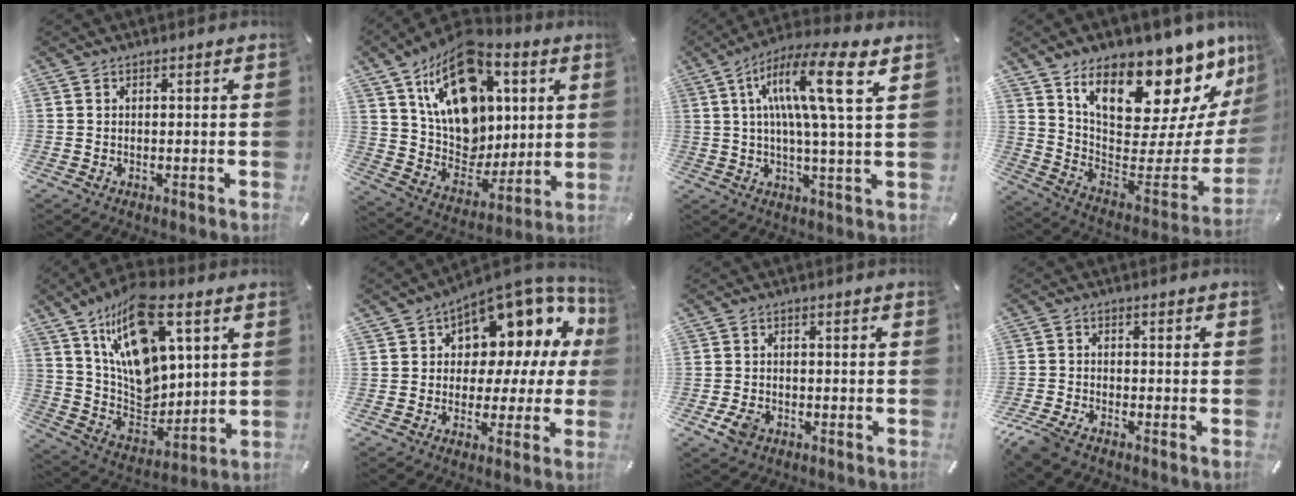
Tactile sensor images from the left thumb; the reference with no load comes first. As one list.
[{"total": 20.9, "force": [7.8, 15.1, 12.2], "torque": [-0.203, -0.050, 0.140]}, {"total": 15.1, "force": [5.3, 1.5, 14.0], "torque": [-0.260, -0.011, 0.073]}, {"total": 21.3, "force": [15.6, 9.5, 11.0], "torque": [-0.137, -0.127, 0.259]}, {"total": 17.7, "force": [8.5, 10.4, 11.5], "torque": [-0.228, -0.048, 0.150]}, {"total": 11.2, "force": [6.6, 7.0, 5.8], "torque": [-0.074, -0.078, 0.113]}, {"total": 4.0, "force": [-1.5, 2.9, 2.2], "torque": [-0.048, 0.004, -0.029]}, {"total": 3.9, "force": [-3.3, 1.1, 1.7], "torque": [-0.053, 0.004, -0.068]}]